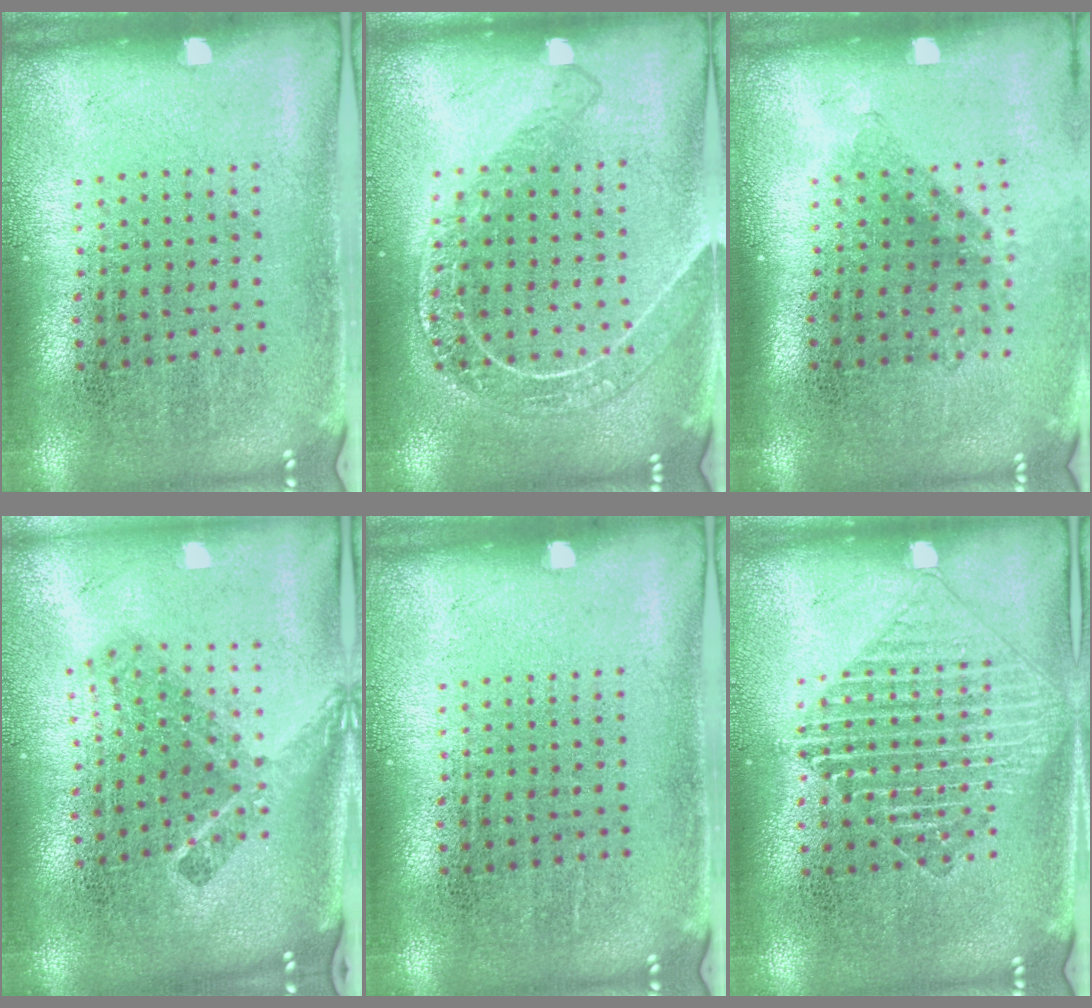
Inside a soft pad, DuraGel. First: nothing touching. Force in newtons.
{"total": 1.8, "press": 1.6, "slide": 0.7}
{"total": 1.3, "press": 1.0, "slide": 0.9}
{"total": 2.2, "press": 1.5, "slide": 1.7}
{"total": 0.0}
{"total": 1.4, "press": 1.4, "slide": 0.3}